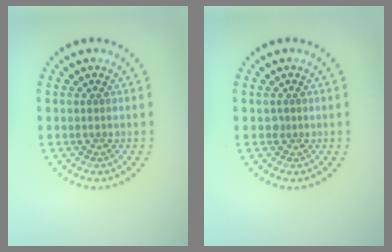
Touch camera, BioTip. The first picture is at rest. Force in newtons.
{"total": 0.6, "press": 0.3, "slide": 0.5}